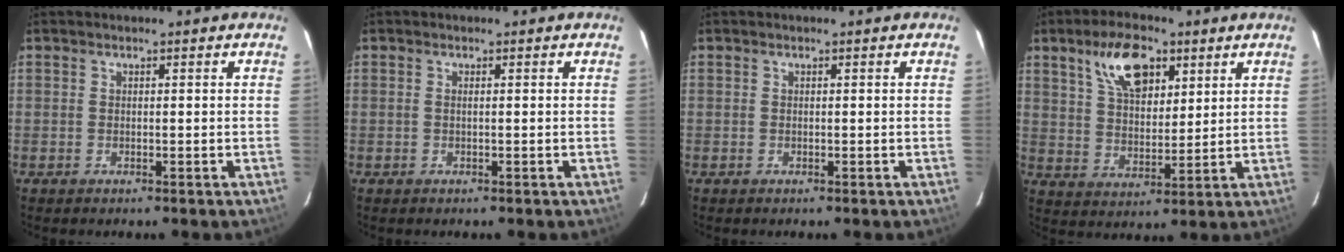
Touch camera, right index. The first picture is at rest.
{"total": 0.5, "force": [0.0, -0.2, 0.5], "torque": [-0.008, 0.001, -0.002]}
{"total": 0.0}
{"total": 11.0, "force": [5.9, 5.4, 7.5], "torque": [-0.133, 0.019, 0.109]}